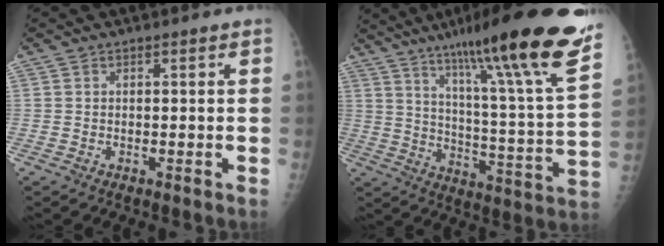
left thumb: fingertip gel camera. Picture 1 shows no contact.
{"total": 27.3, "force": [18.7, 1.9, 19.8], "torque": [-0.289, -0.076, 0.279]}